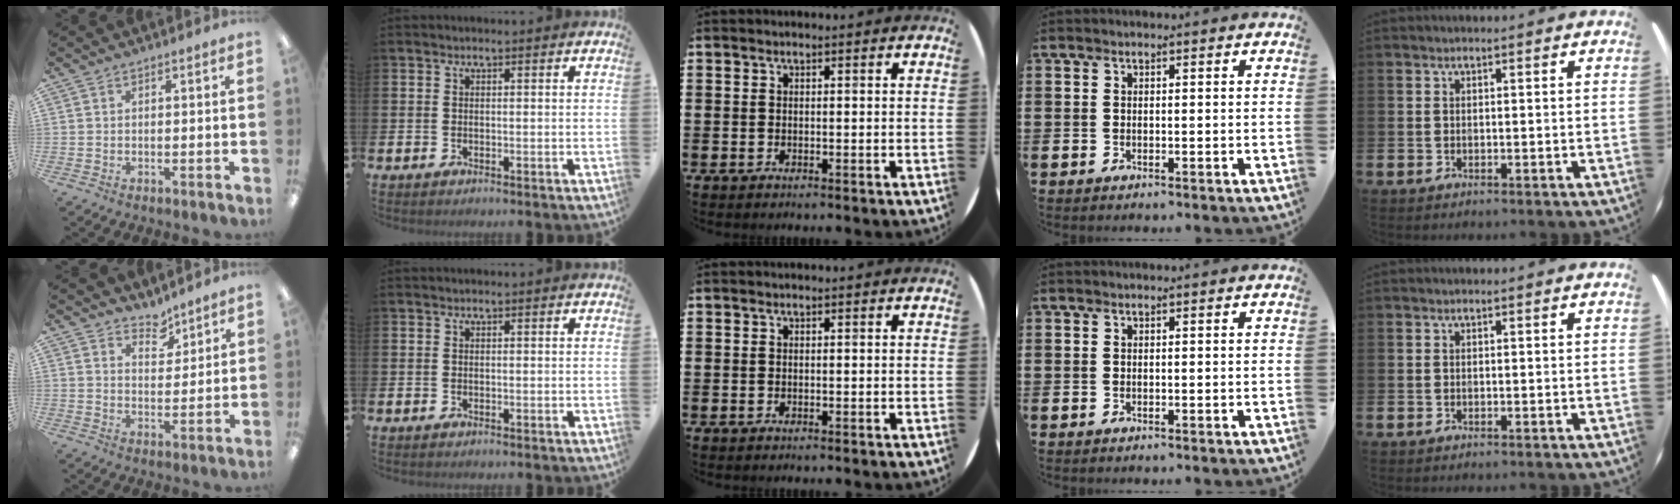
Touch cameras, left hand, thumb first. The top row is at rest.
{"thumb": {"total": 5.4, "force": [4.7, 2.4, 1.0], "torque": [0.000, -0.033, 0.083]}}